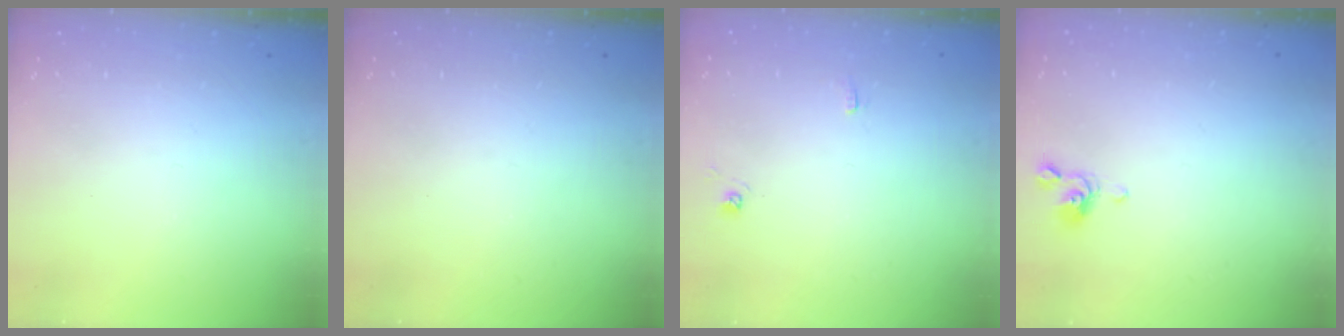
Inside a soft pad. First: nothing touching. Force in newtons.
{"total": 0.0}
{"total": 2.6, "press": 2.5, "slide": 0.3}
{"total": 2.3, "press": 2.3, "slide": 0.6}